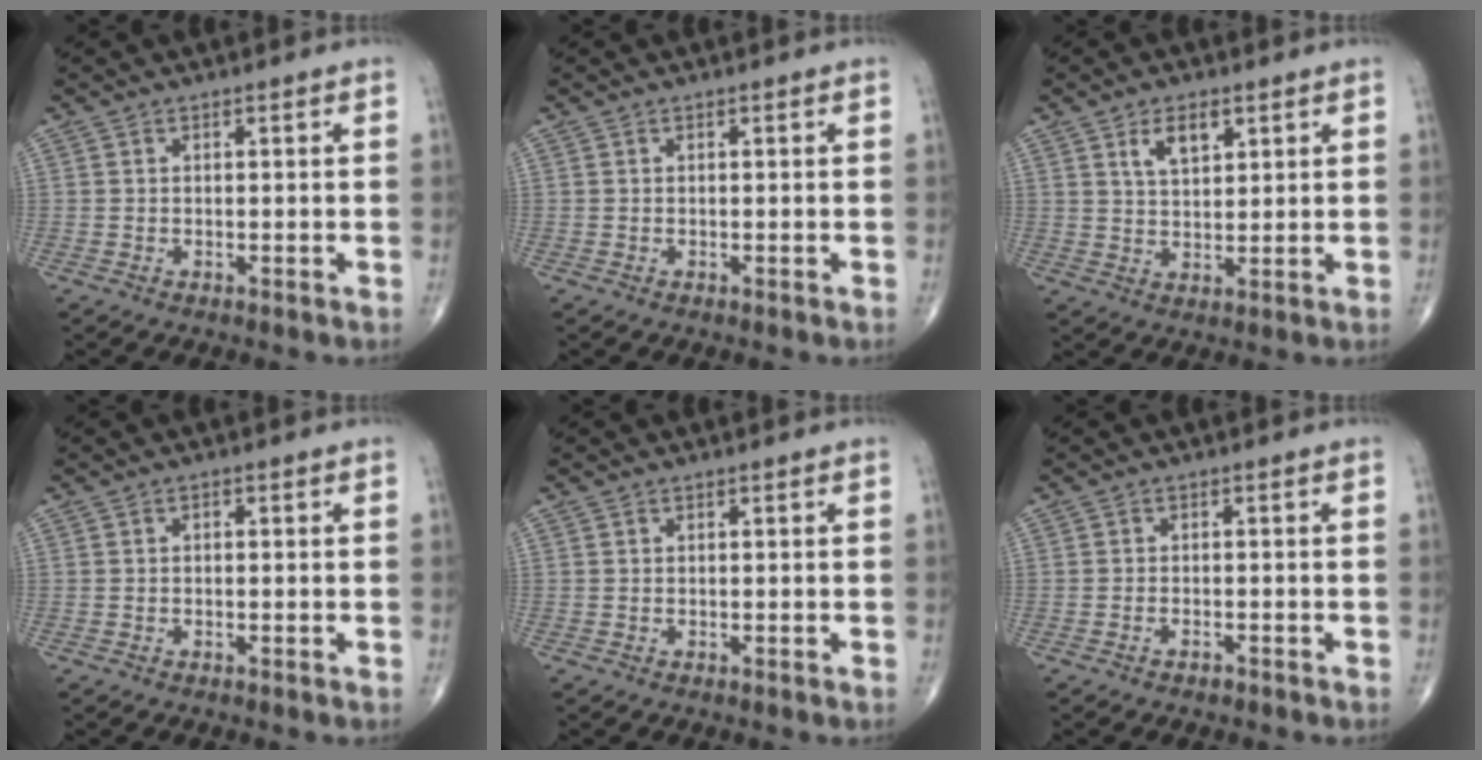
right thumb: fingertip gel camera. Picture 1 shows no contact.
{"total": 0.0}
{"total": 5.7, "force": [2.8, 2.9, 4.0], "torque": [-0.056, -0.016, 0.052]}
{"total": 0.6, "force": [0.1, 0.4, 0.5], "torque": [-0.003, 0.001, -0.001]}
{"total": 0.0}
{"total": 1.0, "force": [-0.8, 0.5, 0.4], "torque": [-0.008, 0.007, -0.011]}